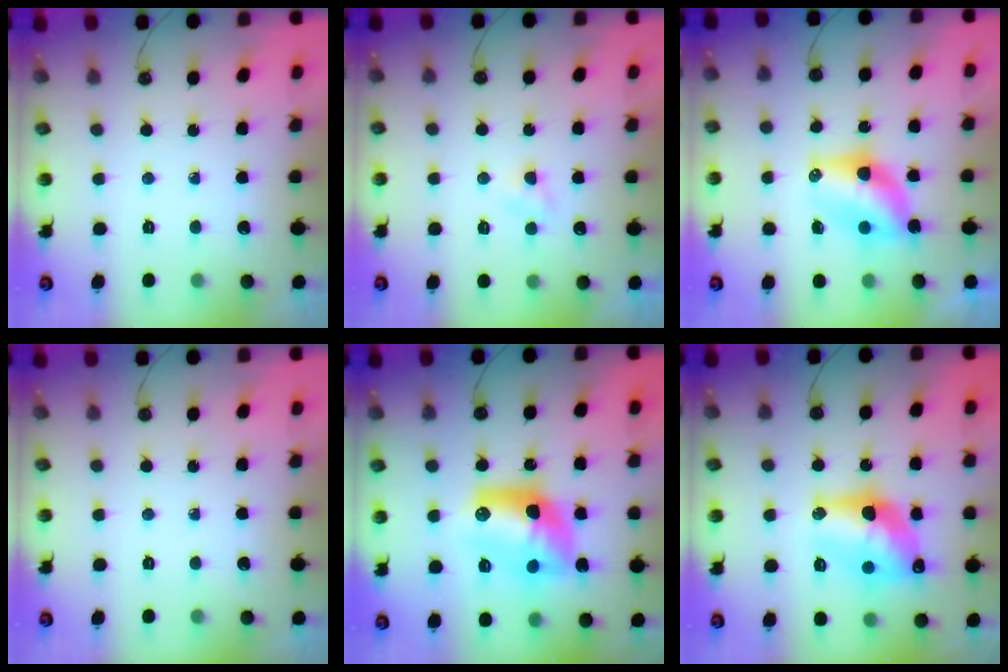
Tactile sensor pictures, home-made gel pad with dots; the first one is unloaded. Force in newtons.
{"total": 2.9, "press": 2.8, "slide": 0.5}
{"total": 7.8, "press": 7.7, "slide": 1.2}
{"total": 0.0}
{"total": 13.5, "press": 13.4, "slide": 1.1}
{"total": 14.4, "press": 14.3, "slide": 1.3}